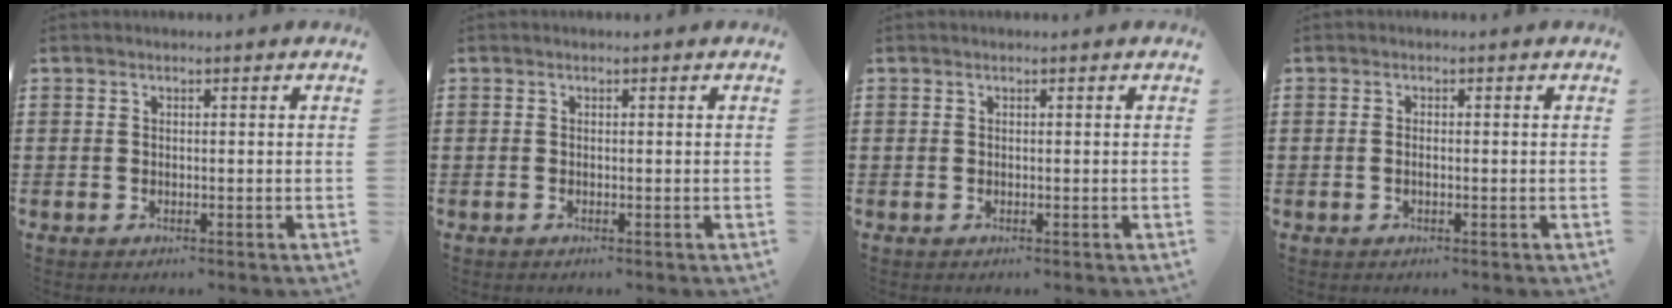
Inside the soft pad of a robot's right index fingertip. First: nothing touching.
{"total": 0.0}
{"total": 0.0}
{"total": 0.8, "force": [-0.2, 0.2, 0.7], "torque": [-0.016, -0.004, -0.003]}